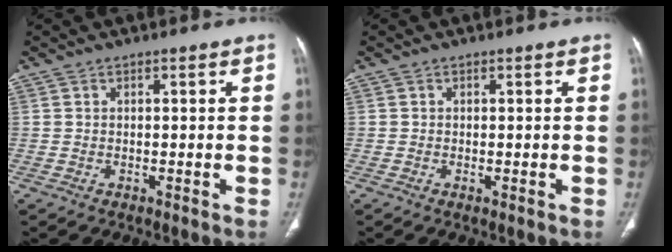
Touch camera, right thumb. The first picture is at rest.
{"total": 0.0}